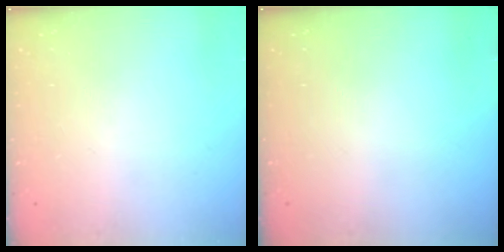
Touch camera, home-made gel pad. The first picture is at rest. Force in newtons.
{"total": 0.0}